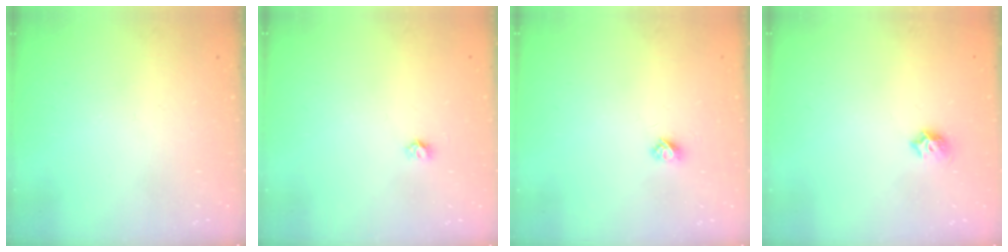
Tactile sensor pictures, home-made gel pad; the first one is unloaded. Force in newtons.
{"total": 3.2, "press": 3.2, "slide": 0.3}
{"total": 3.1, "press": 3.0, "slide": 0.4}
{"total": 4.9, "press": 4.8, "slide": 0.8}